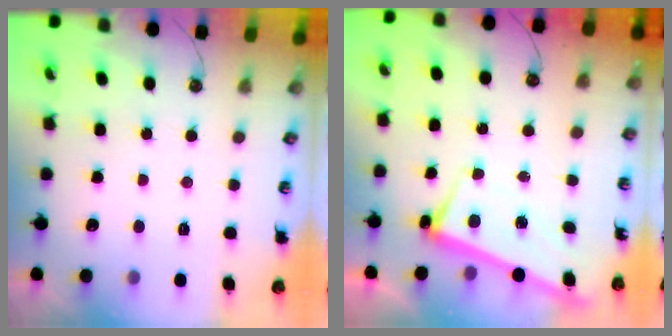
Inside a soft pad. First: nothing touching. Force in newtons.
{"total": 2.8, "press": 2.8, "slide": 0.4}